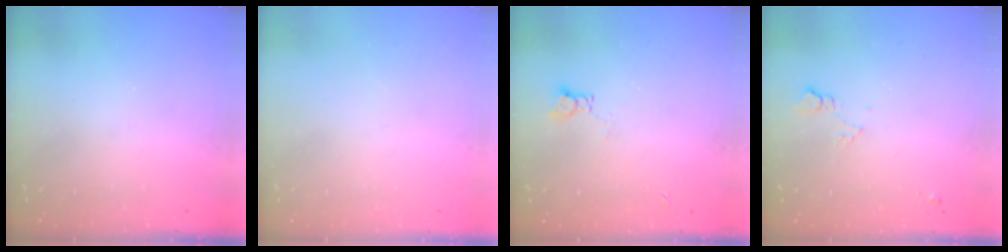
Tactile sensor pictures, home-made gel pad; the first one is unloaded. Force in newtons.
{"total": 0.0}
{"total": 1.8, "press": 1.7, "slide": 0.3}
{"total": 5.7, "press": 5.7, "slide": 0.8}